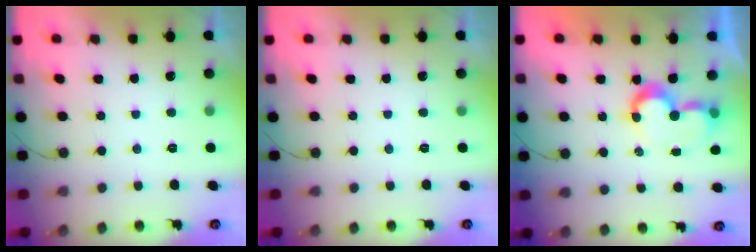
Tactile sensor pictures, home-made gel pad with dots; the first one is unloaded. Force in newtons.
{"total": 0.0}
{"total": 8.8, "press": 8.8, "slide": 0.7}